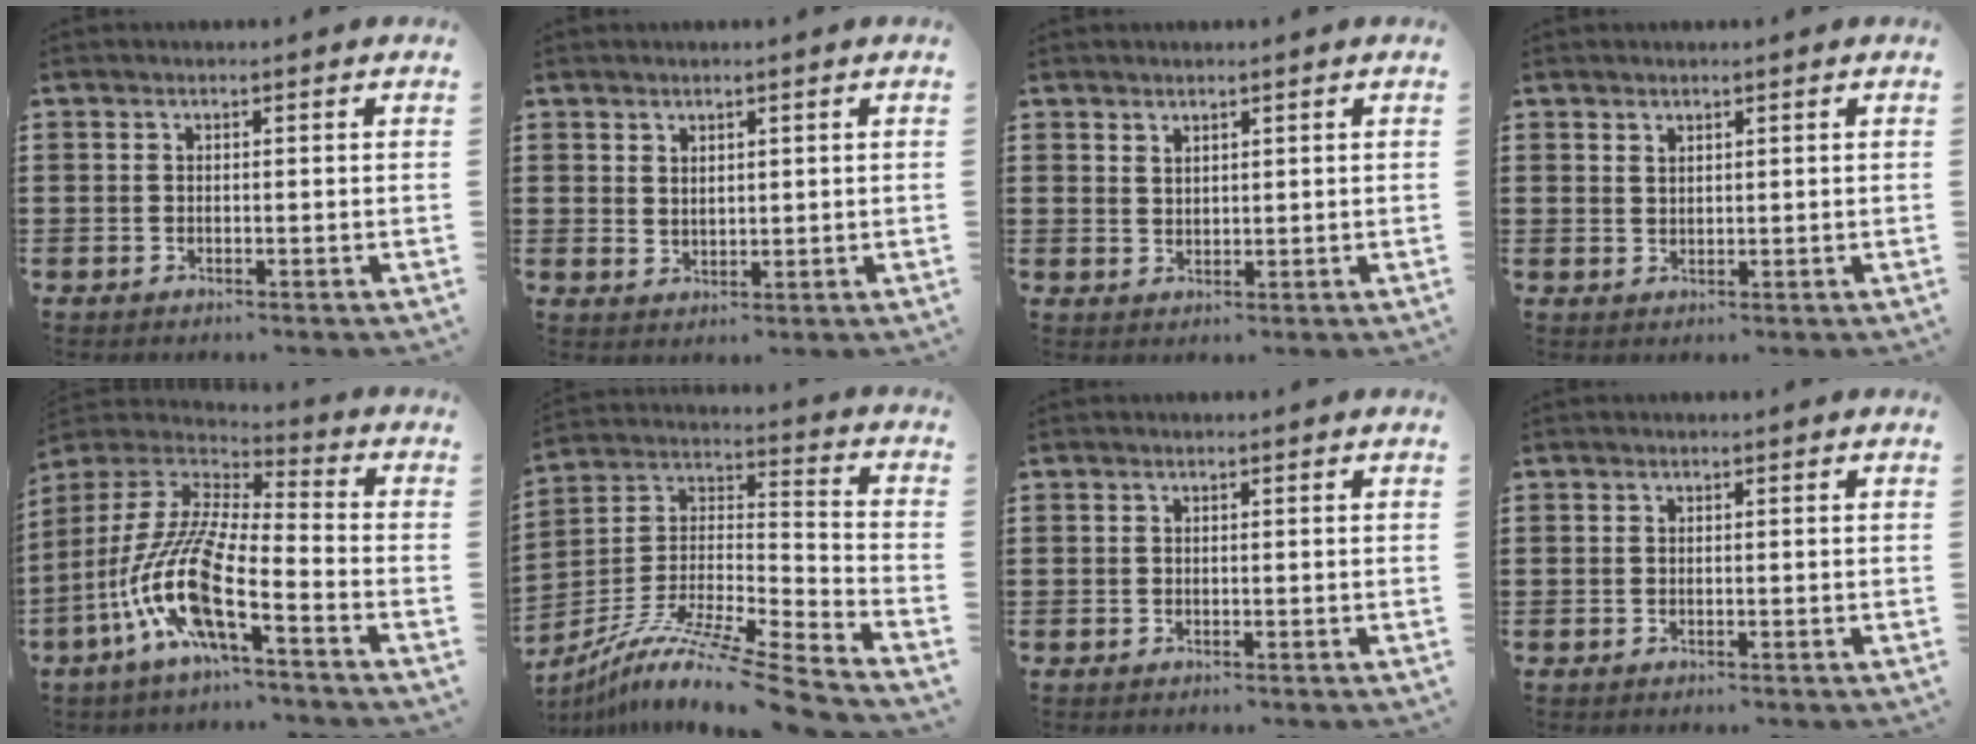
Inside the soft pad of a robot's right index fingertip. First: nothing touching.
{"total": 2.0, "force": [1.7, 0.9, 0.2], "torque": [-0.007, 0.003, 0.035]}
{"total": 1.8, "force": [1.6, 0.7, 0.0], "torque": [-0.003, 0.004, 0.032]}
{"total": 1.5, "force": [1.3, 0.6, 0.2], "torque": [-0.005, 0.003, 0.026]}
{"total": 12.9, "force": [-6.7, 2.5, 10.8], "torque": [-0.251, -0.022, -0.143]}
{"total": 10.7, "force": [-8.8, -0.1, 6.1], "torque": [-0.109, -0.002, -0.174]}
{"total": 0.0}
{"total": 0.0}